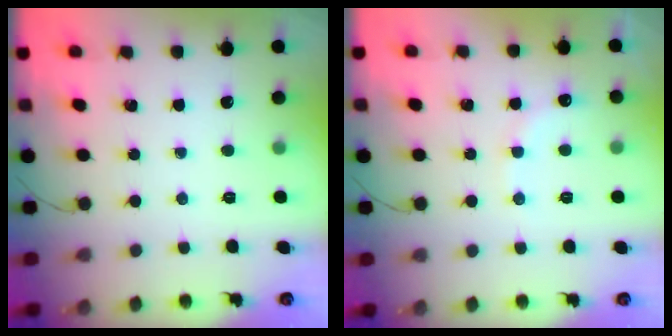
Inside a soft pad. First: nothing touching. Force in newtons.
{"total": 8.6, "press": 8.5, "slide": 1.5}